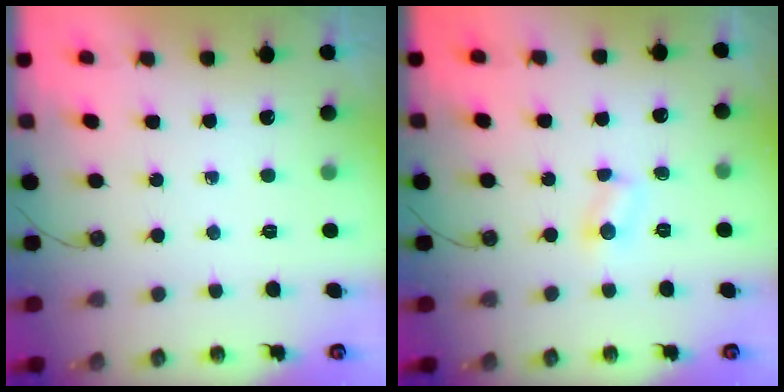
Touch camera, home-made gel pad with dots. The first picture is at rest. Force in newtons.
{"total": 2.5, "press": 2.5, "slide": 0.3}